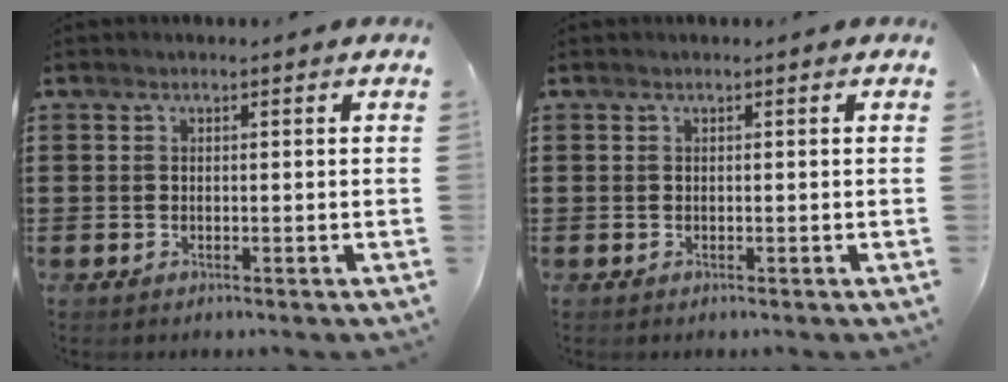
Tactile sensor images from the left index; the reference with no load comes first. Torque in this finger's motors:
{"motor_torque": [-0.01, 0.01, 0.00, 0.01]}